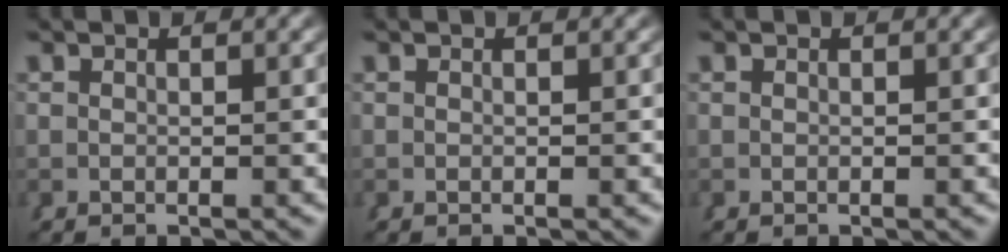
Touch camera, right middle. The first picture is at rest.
{"total": 0.0}
{"total": 0.0}